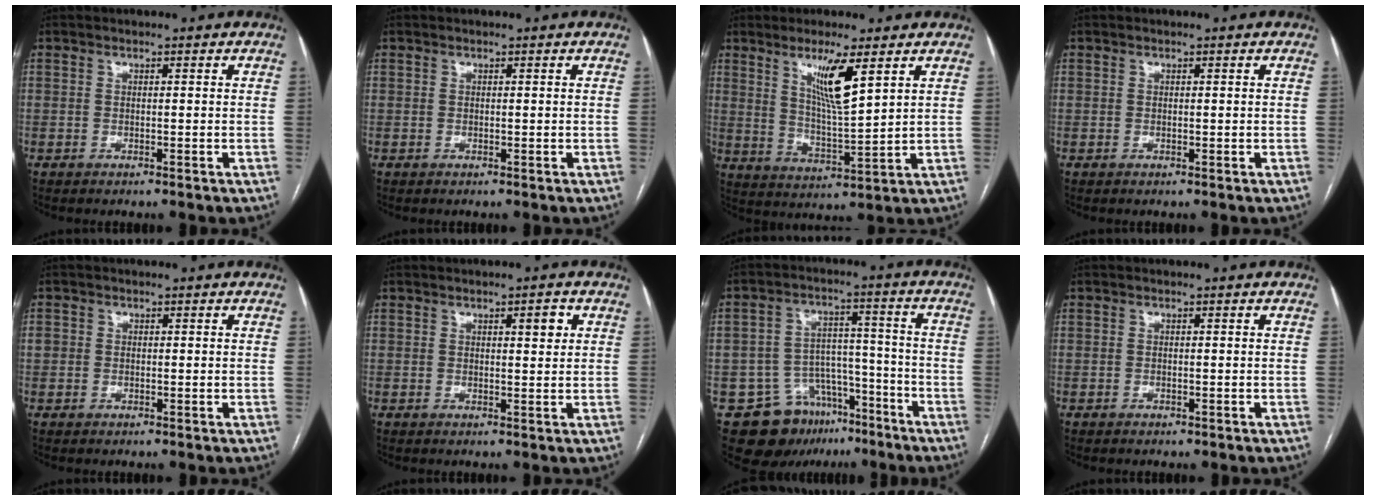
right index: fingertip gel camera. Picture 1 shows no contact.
{"total": 0.0}
{"total": 8.2, "force": [4.2, 0.2, 7.0], "torque": [-0.130, -0.016, 0.082]}
{"total": 0.0}
{"total": 1.5, "force": [0.0, 1.4, 0.5], "torque": [-0.009, 0.011, 0.004]}
{"total": 2.3, "force": [0.9, 0.6, 2.0], "torque": [-0.030, 0.000, 0.014]}
{"total": 11.9, "force": [-7.7, 8.2, 4.0], "torque": [-0.057, 0.046, -0.110]}
{"total": 0.0}